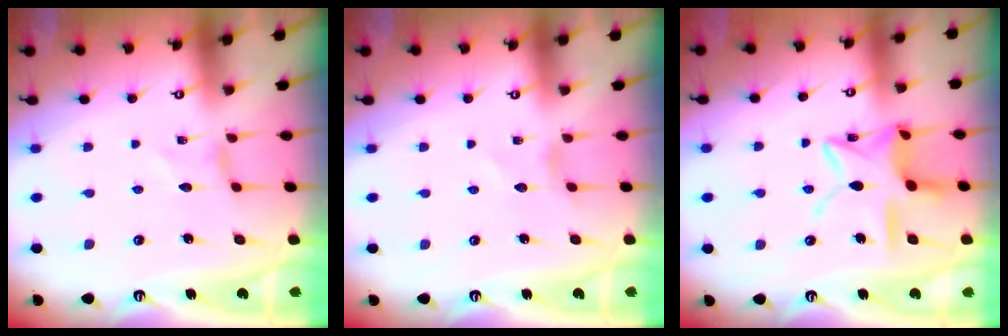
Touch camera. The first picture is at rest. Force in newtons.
{"total": 0.9, "press": 0.9, "slide": 0.1}
{"total": 13.3, "press": 13.3, "slide": 0.9}